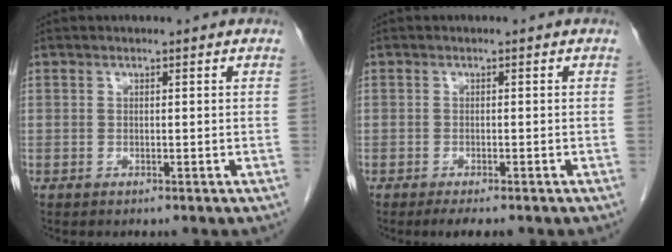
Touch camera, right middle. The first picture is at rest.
{"total": 3.0, "force": [-2.3, 0.7, 1.8], "torque": [-0.029, -0.010, -0.031]}